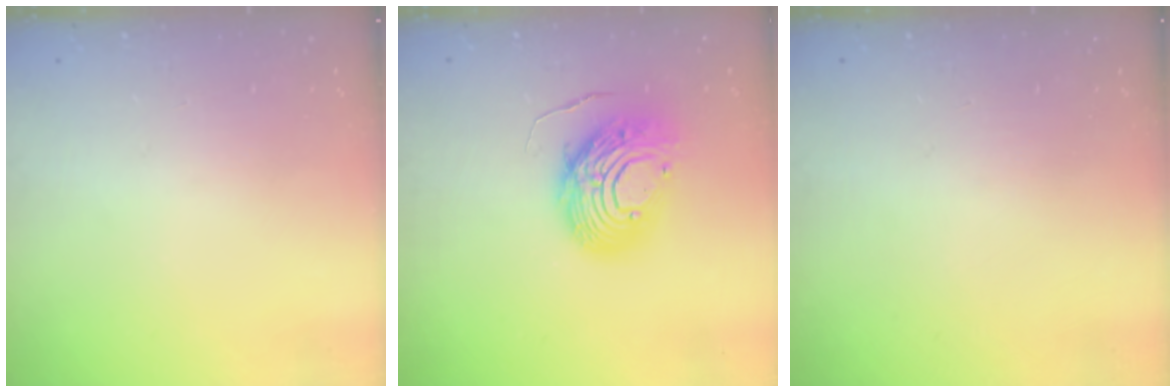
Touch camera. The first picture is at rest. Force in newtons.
{"total": 12.9, "press": 12.8, "slide": 1.3}
{"total": 0.0}